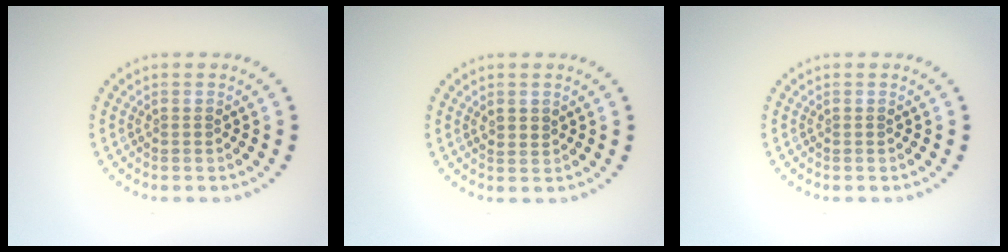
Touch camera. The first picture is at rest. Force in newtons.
{"total": 1.1, "press": 1.0, "slide": 0.6}
{"total": 0.0}